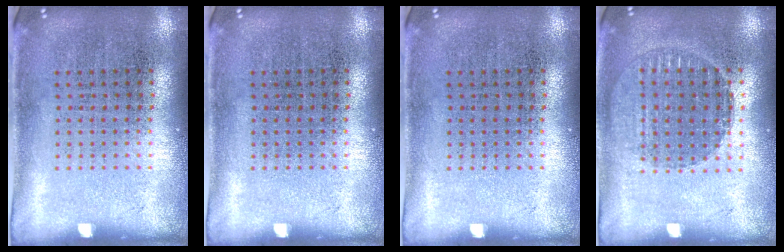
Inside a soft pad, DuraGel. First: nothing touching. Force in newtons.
{"total": 0.0}
{"total": 0.0}
{"total": 1.4, "press": 1.3, "slide": 0.6}